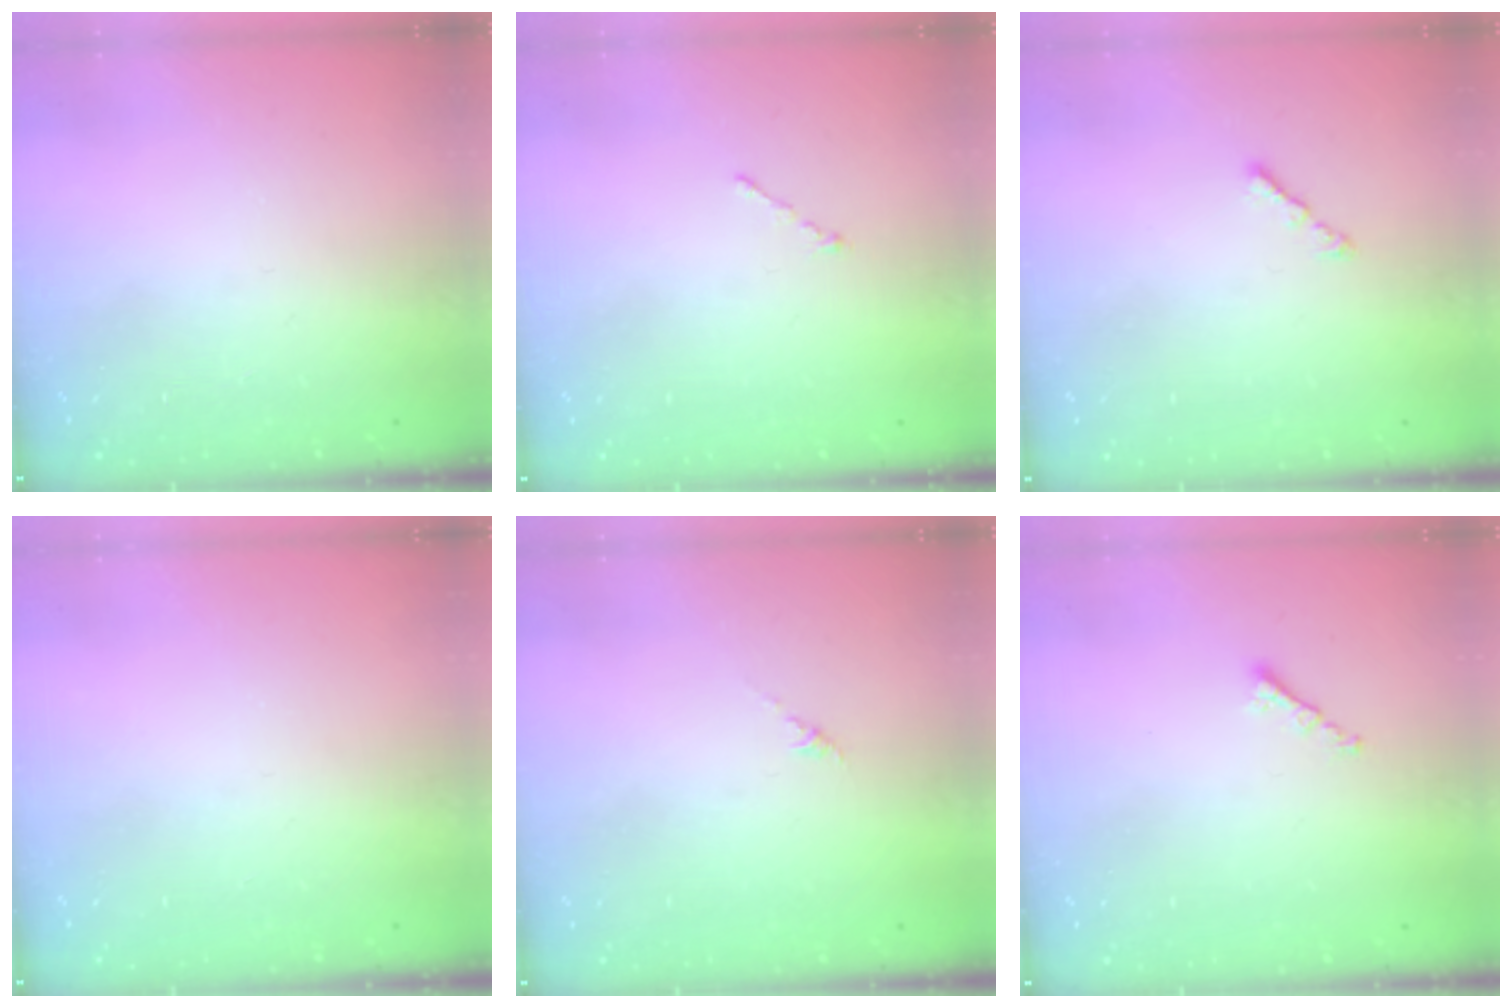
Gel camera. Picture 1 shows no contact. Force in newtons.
{"total": 0.7, "press": 0.7, "slide": 0.2}
{"total": 1.6, "press": 1.5, "slide": 0.5}
{"total": 0.0}
{"total": 0.0}
{"total": 1.2, "press": 1.1, "slide": 0.5}